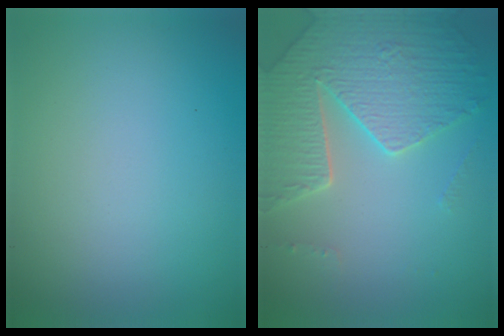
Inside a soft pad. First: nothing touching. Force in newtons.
{"total": 5.0, "press": 4.6, "slide": 2.1}